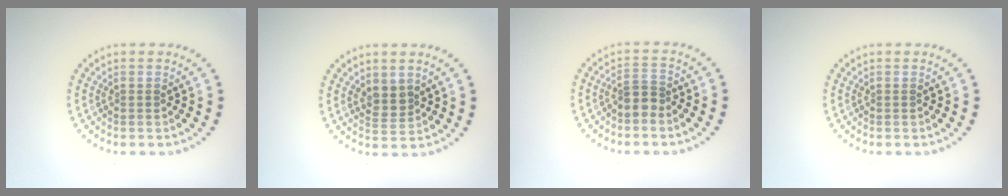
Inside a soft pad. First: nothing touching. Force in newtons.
{"total": 2.1, "press": 1.8, "slide": 1.0}
{"total": 1.8, "press": 1.3, "slide": 1.2}
{"total": 0.0}